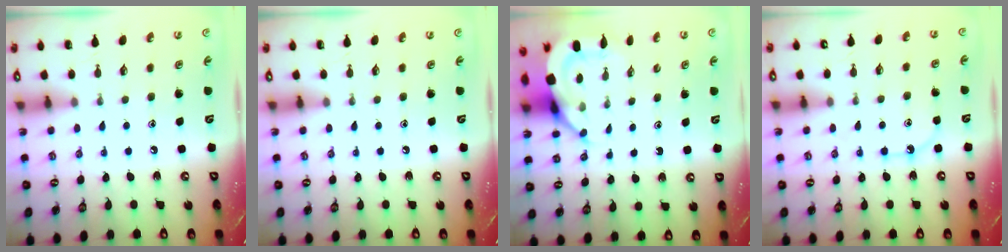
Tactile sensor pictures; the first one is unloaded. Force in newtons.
{"total": 0.0}
{"total": 6.6, "press": 6.6, "slide": 0.5}
{"total": 6.4, "press": 6.3, "slide": 0.8}